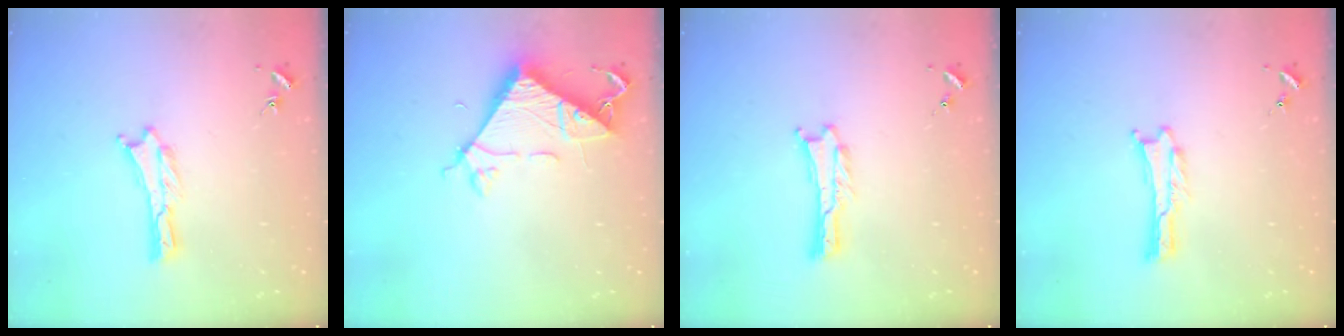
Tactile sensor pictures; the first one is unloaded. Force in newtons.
{"total": 8.3, "press": 8.3, "slide": 0.8}
{"total": 0.0}
{"total": 0.0}